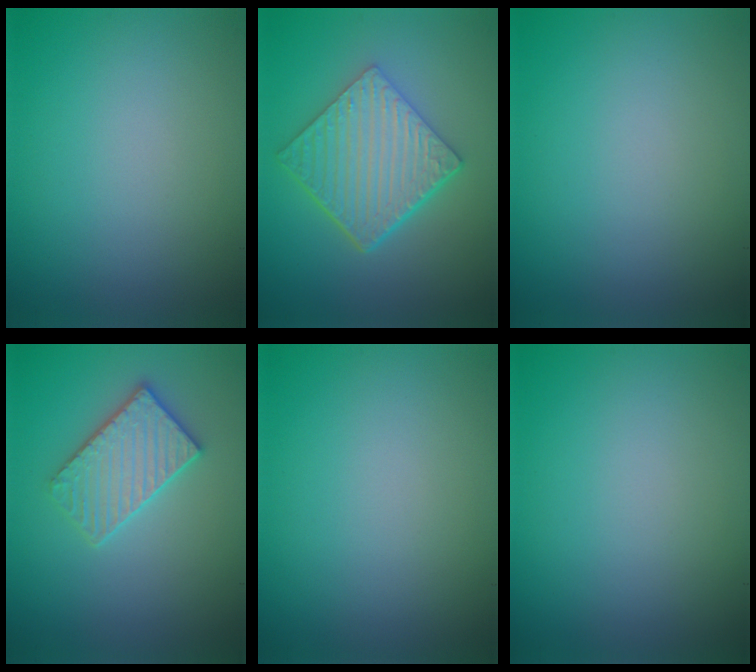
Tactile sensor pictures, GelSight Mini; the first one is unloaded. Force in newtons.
{"total": 6.6, "press": 4.7, "slide": 4.6}
{"total": 0.0}
{"total": 3.4, "press": 3.4, "slide": 0.5}
{"total": 0.0}
{"total": 0.0}